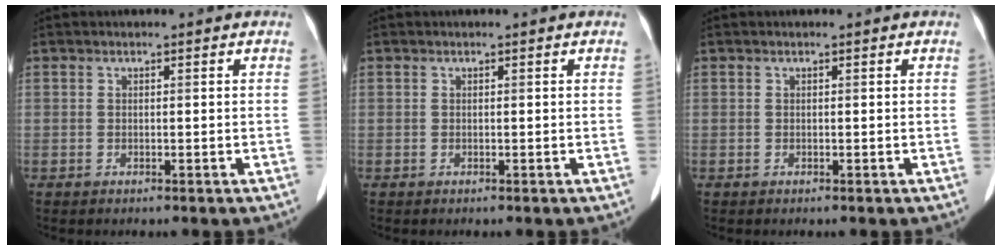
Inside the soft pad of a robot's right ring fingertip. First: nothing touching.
{"total": 0.0}
{"total": 0.0}